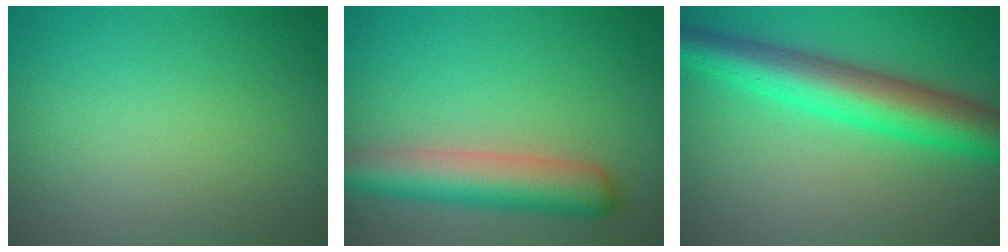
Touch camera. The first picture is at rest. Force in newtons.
{"total": 6.0, "press": 6.0, "slide": 0.2}
{"total": 7.7, "press": 7.7, "slide": 0.2}